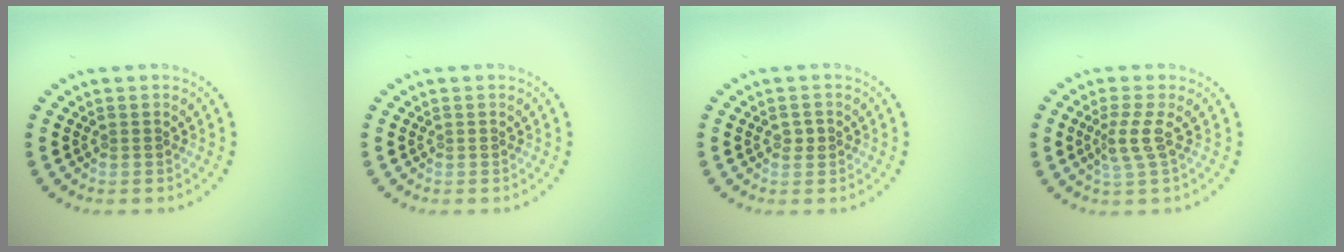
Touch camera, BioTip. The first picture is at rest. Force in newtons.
{"total": 0.0}
{"total": 1.1, "press": 1.1, "slide": 0.2}
{"total": 2.2, "press": 1.6, "slide": 1.6}